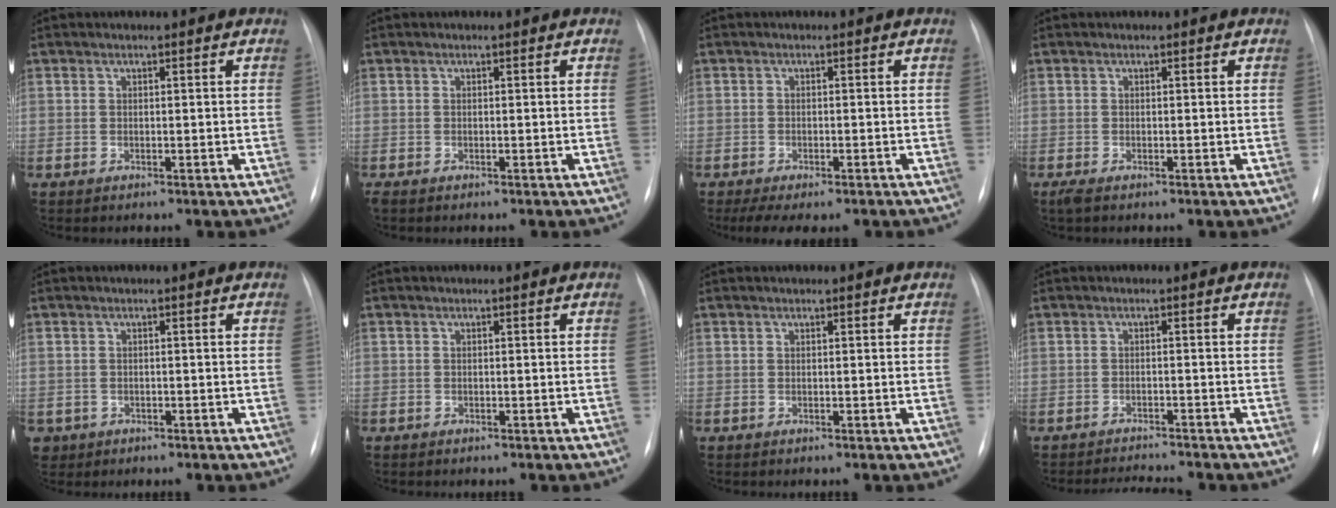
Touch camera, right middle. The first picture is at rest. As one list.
[{"total": 0.6, "force": [-0.4, 0.3, 0.3], "torque": [-0.007, -0.001, -0.006]}, {"total": 6.3, "force": [-4.6, 2.2, 3.6], "torque": [-0.051, -0.009, -0.067]}, {"total": 1.3, "force": [-0.8, 0.4, 0.9], "torque": [-0.019, -0.004, -0.014]}, {"total": 2.8, "force": [-1.3, 2.5, 0.3], "torque": [-0.002, 0.005, -0.018]}, {"total": 0.5, "force": [-0.3, 0.4, 0.0], "torque": [-0.005, 0.003, -0.006]}, {"total": 0.0}, {"total": 5.0, "force": [-4.9, -0.2, 1.0], "torque": [-0.015, -0.010, -0.075]}]